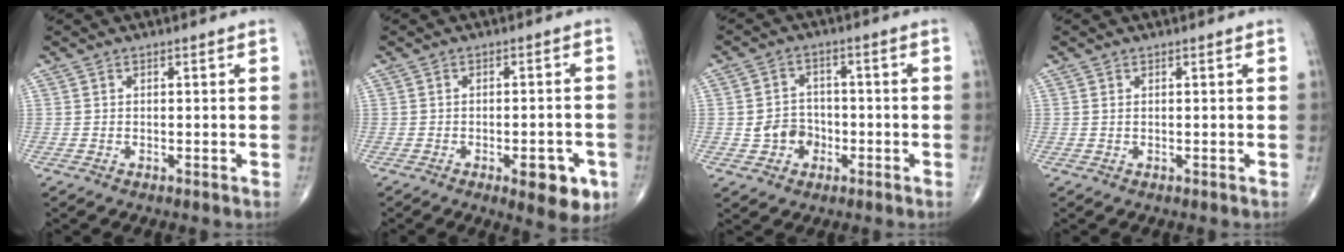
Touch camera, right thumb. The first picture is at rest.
{"total": 8.3, "force": [-3.5, 3.2, 6.8], "torque": [-0.069, 0.008, -0.040]}
{"total": 6.0, "force": [-1.7, 5.2, 2.5], "torque": [-0.012, 0.020, -0.031]}
{"total": 0.0}